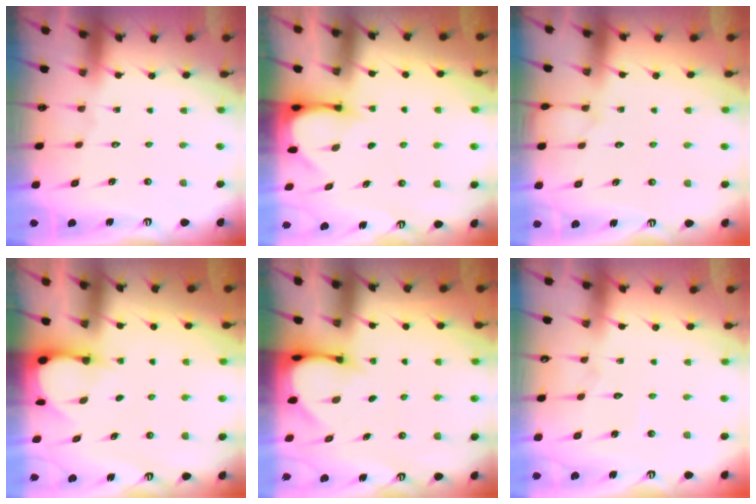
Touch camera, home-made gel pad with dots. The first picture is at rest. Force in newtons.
{"total": 3.8, "press": 3.8, "slide": 0.3}
{"total": 3.7, "press": 3.7, "slide": 0.5}
{"total": 3.2, "press": 3.2, "slide": 0.3}
{"total": 3.3, "press": 3.3, "slide": 0.2}
{"total": 2.7, "press": 2.7, "slide": 0.2}